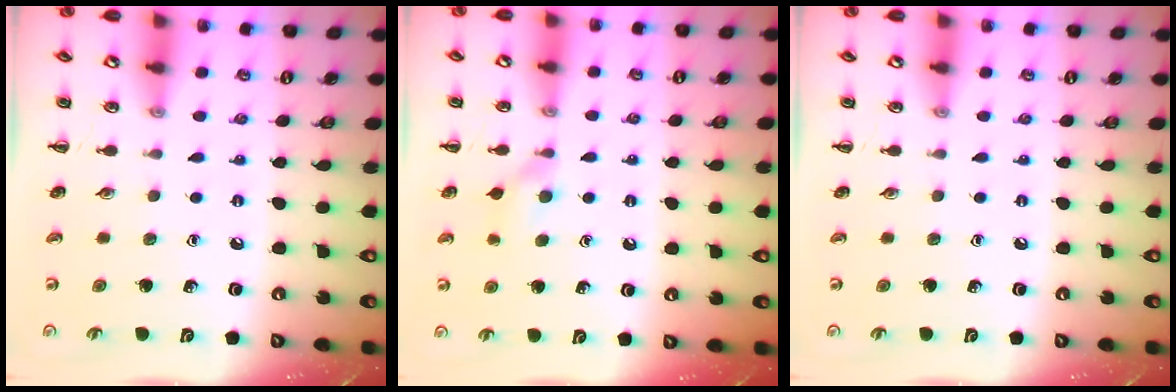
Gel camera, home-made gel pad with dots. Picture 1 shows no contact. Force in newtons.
{"total": 6.7, "press": 6.4, "slide": 1.9}
{"total": 0.0}